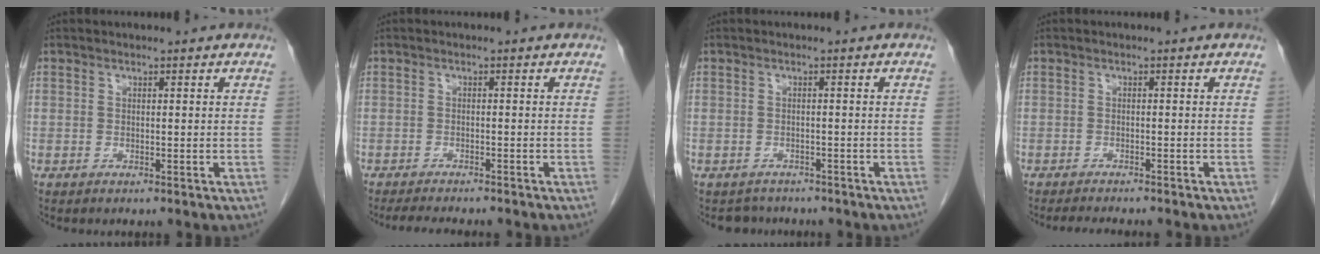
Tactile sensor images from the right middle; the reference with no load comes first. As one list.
[{"total": 6.6, "force": [-5.8, 0.9, 3.0], "torque": [-0.040, -0.011, -0.084]}, {"total": 2.9, "force": [-2.5, 1.4, -0.3], "torque": [0.000, 0.003, -0.038]}, {"total": 4.8, "force": [-4.3, 0.5, 2.0], "torque": [-0.024, -0.009, -0.060]}]